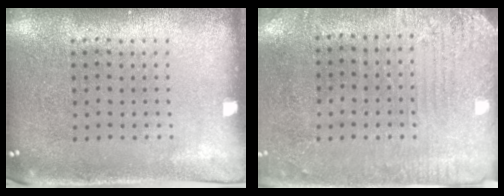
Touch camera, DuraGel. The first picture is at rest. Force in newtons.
{"total": 2.8, "press": 2.4, "slide": 1.4}